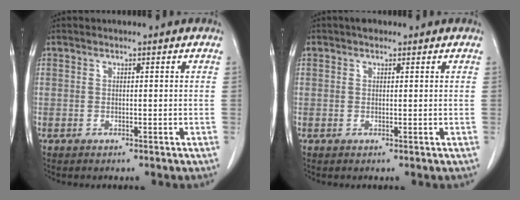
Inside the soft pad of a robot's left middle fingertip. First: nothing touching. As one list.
[{"total": 1.5, "force": [1.0, 0.9, 0.6], "torque": [-0.011, 0.014, 0.014]}]